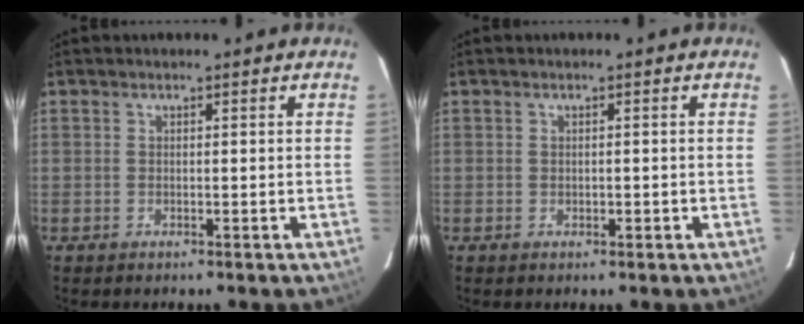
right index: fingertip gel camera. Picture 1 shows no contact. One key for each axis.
{"total": 0.7, "fx": -0.1, "fy": 0.5, "fz": 0.4, "tx": -0.006, "ty": 0.001, "tz": 0.000}